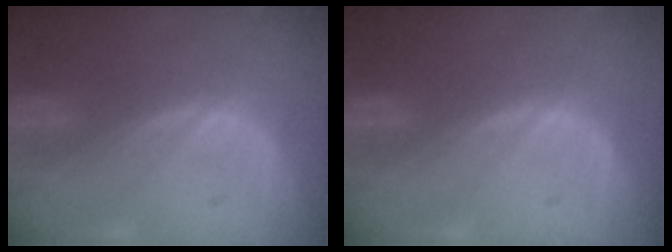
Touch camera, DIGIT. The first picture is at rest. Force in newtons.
{"total": 0.0}